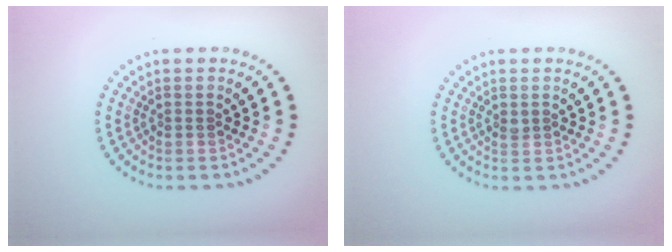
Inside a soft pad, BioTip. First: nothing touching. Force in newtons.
{"total": 0.6, "press": 0.5, "slide": 0.3}